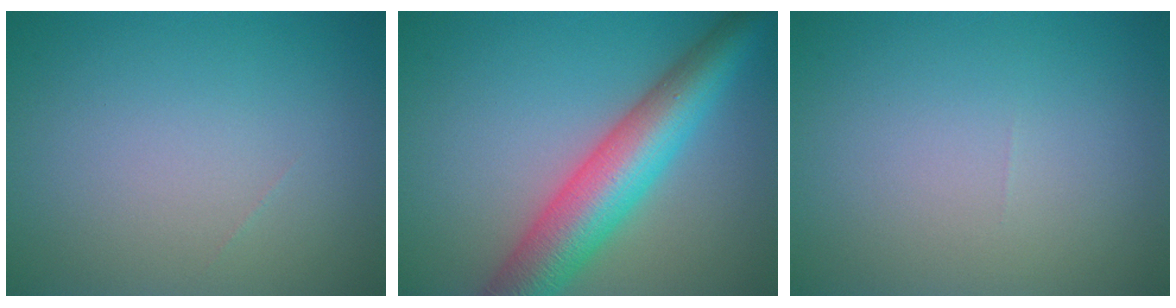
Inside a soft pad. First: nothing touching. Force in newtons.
{"total": 8.5, "press": 8.5, "slide": 0.2}
{"total": 0.0}